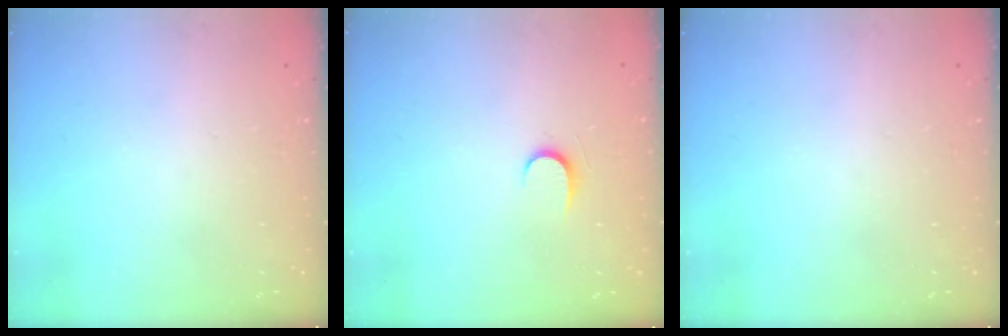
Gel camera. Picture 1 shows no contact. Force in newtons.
{"total": 4.9, "press": 4.8, "slide": 0.5}
{"total": 0.0}